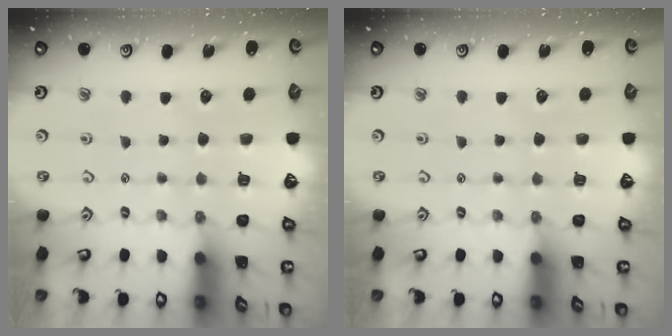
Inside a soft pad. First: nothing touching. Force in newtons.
{"total": 0.0}